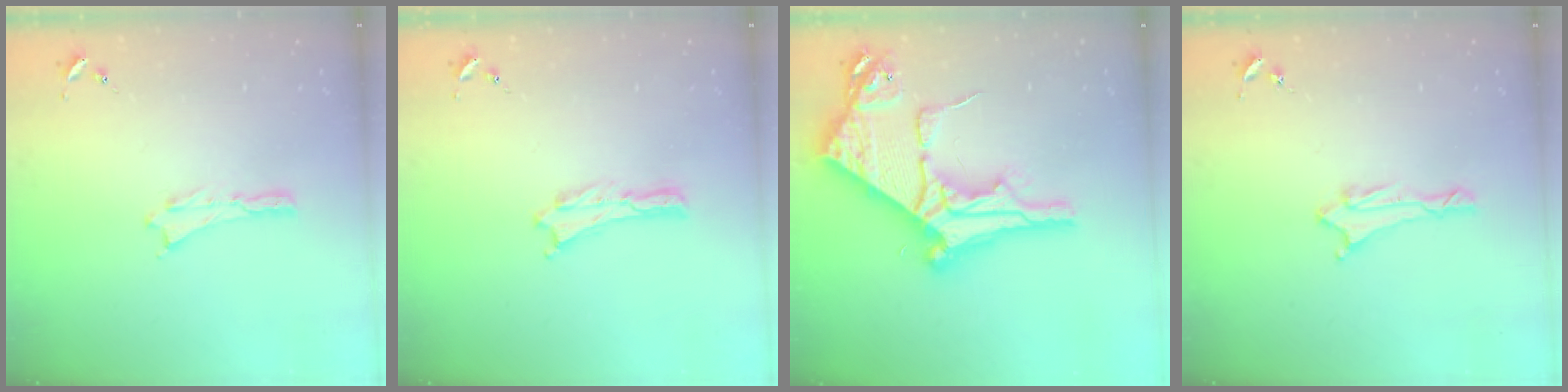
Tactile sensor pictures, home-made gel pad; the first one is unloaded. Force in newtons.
{"total": 0.0}
{"total": 13.6, "press": 13.5, "slide": 1.1}
{"total": 1.7, "press": 1.6, "slide": 0.5}